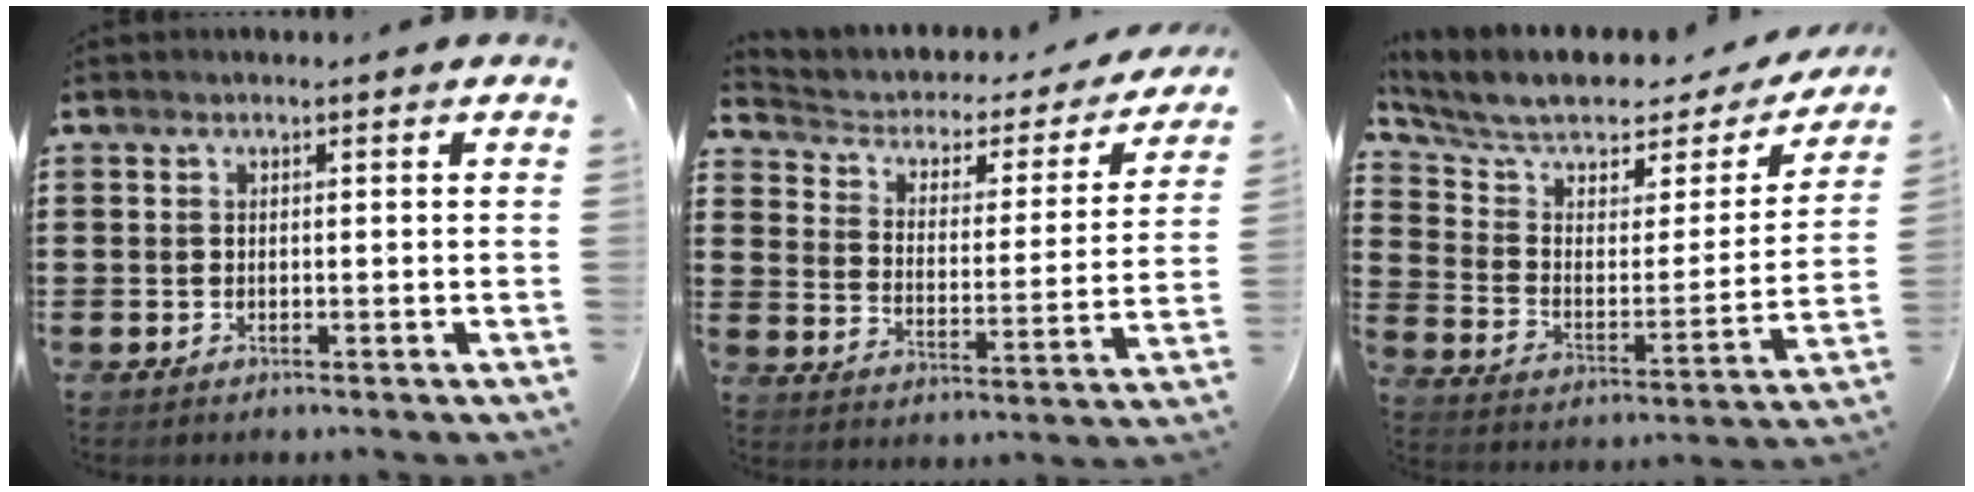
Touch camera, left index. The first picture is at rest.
{"total": 2.5, "force": [1.3, 1.9, 1.0], "torque": [-0.034, -0.013, 0.011]}
{"total": 7.5, "force": [6.1, 2.6, 3.5], "torque": [-0.092, -0.045, 0.101]}